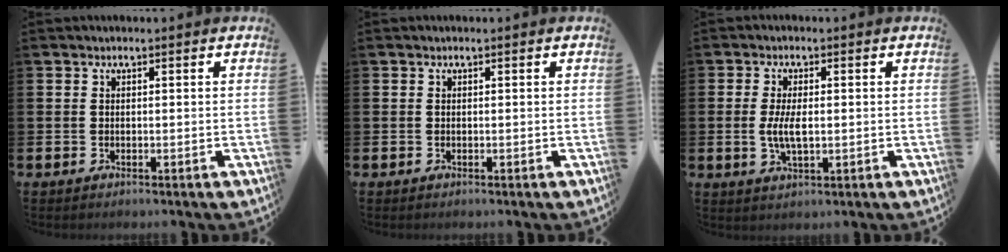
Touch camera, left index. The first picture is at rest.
{"total": 0.0}
{"total": 4.1, "force": [0.0, 1.7, 3.7], "torque": [-0.074, 0.001, -0.005]}